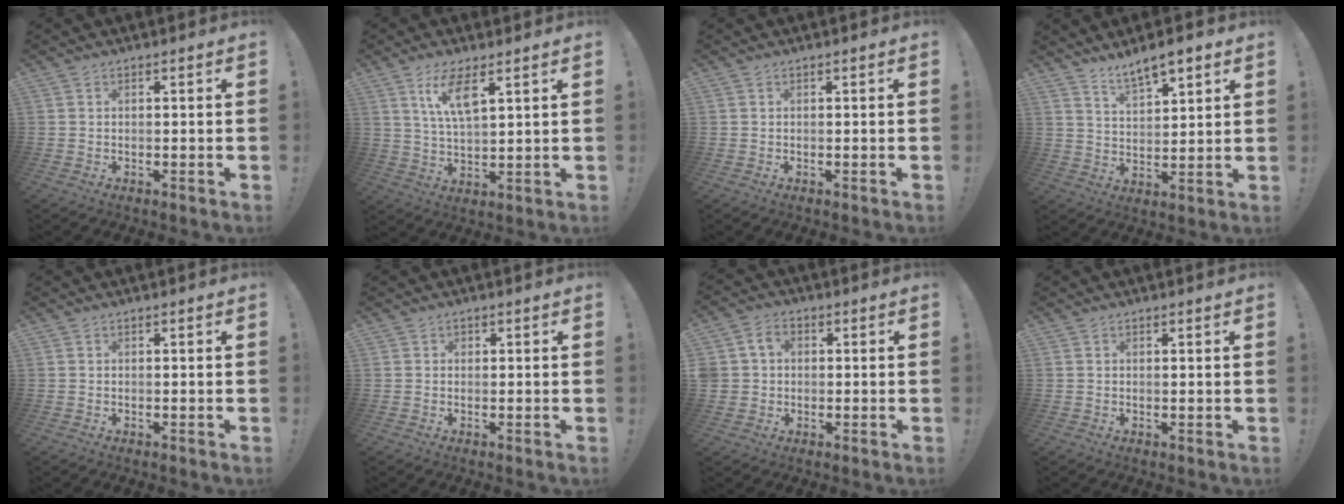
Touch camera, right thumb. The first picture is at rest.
{"total": 9.1, "force": [5.1, 2.7, 7.1], "torque": [-0.131, -0.015, 0.089]}
{"total": 0.0}
{"total": 8.4, "force": [6.6, 2.8, 4.5], "torque": [-0.069, -0.035, 0.119]}
{"total": 0.0}
{"total": 0.7, "force": [0.2, 0.7, 0.0], "torque": [0.008, -0.001, 0.003]}
{"total": 5.2, "force": [0.7, 4.6, 2.2], "torque": [-0.036, 0.012, 0.018]}
{"total": 0.7, "force": [0.5, -0.1, 0.5], "torque": [0.003, -0.005, 0.006]}